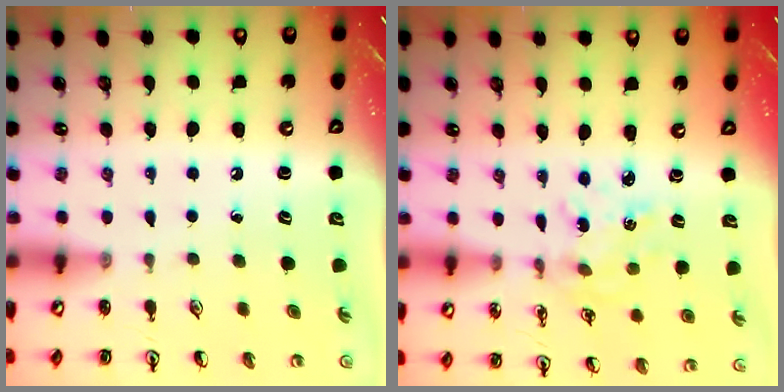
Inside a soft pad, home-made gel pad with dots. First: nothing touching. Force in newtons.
{"total": 2.1, "press": 2.1, "slide": 0.1}